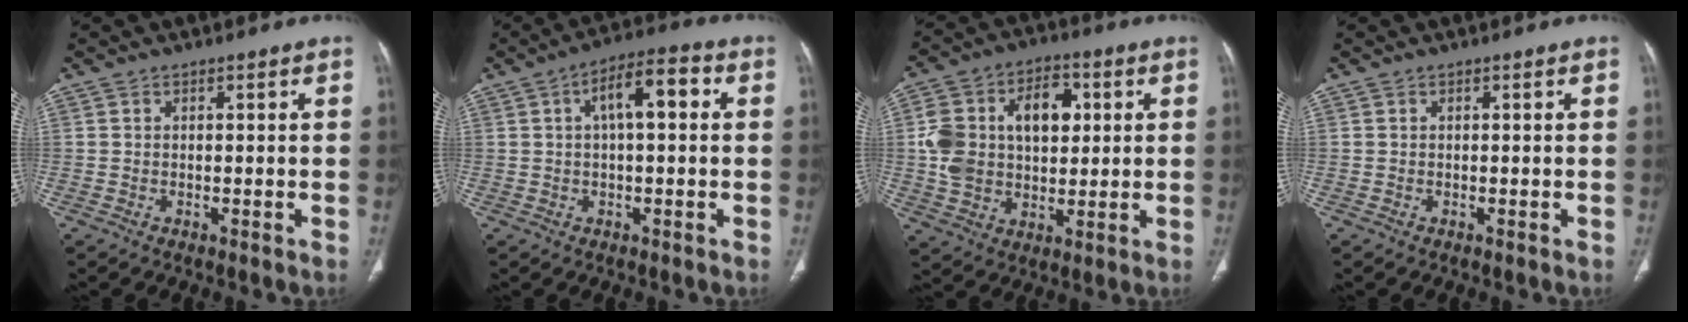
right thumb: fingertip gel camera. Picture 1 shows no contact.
{"total": 8.9, "force": [1.9, 3.5, 8.0], "torque": [-0.124, 0.028, 0.021]}
{"total": 16.4, "force": [2.8, 11.3, 11.6], "torque": [-0.179, 0.018, 0.052]}
{"total": 0.0}